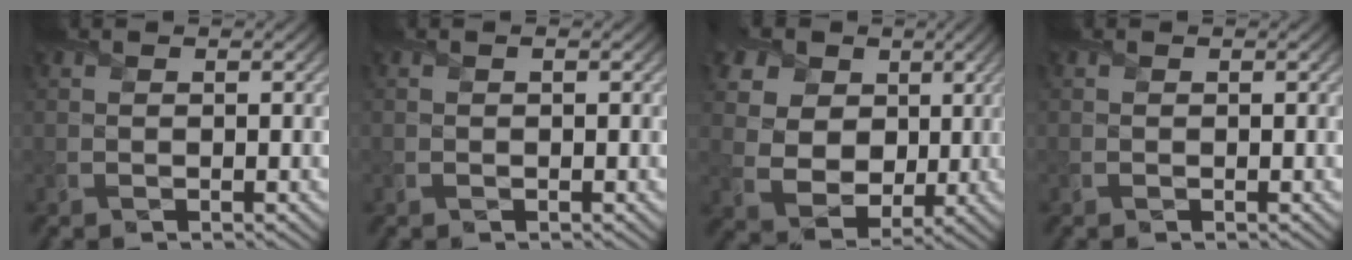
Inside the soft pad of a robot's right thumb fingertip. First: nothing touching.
{"total": 0.5, "force": [-0.1, 0.2, 0.5], "torque": [-0.012, 0.001, 0.000]}
{"total": 13.5, "force": [5.3, 10.6, 6.4], "torque": [-0.182, 0.018, 0.108]}
{"total": 0.0}